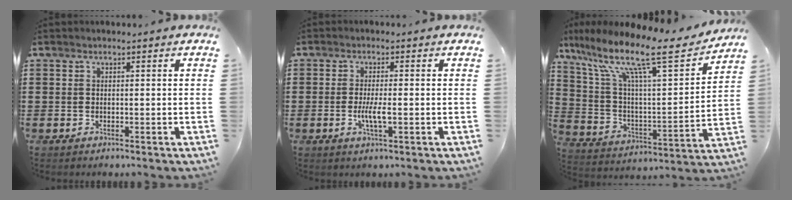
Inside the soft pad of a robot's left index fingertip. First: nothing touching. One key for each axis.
{"total": 3.8, "fx": -0.7, "fy": 0.7, "fz": 3.6, "tx": -0.077, "ty": -0.007, "tz": -0.017}
{"total": 15.6, "fx": 10.9, "fy": 2.7, "fz": 10.8, "tx": -0.225, "ty": -0.060, "tz": 0.175}